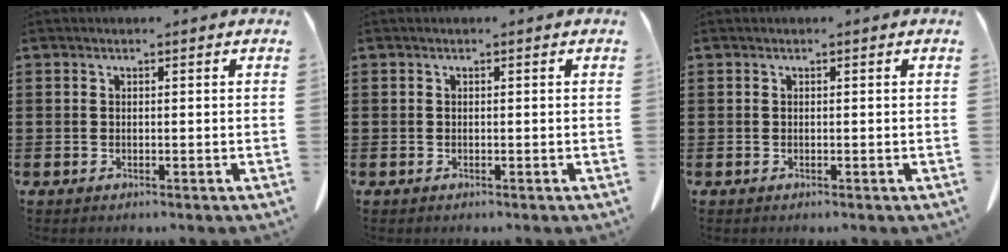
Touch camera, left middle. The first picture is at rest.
{"total": 0.0}
{"total": 0.0}